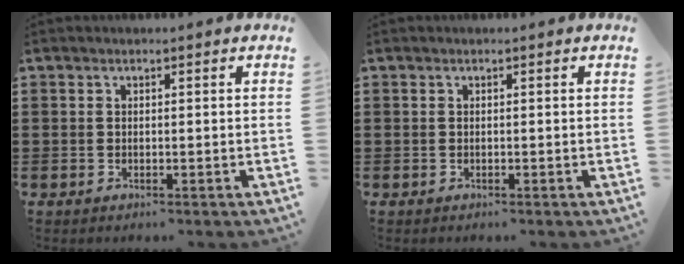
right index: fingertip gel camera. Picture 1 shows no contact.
{"total": 0.0}